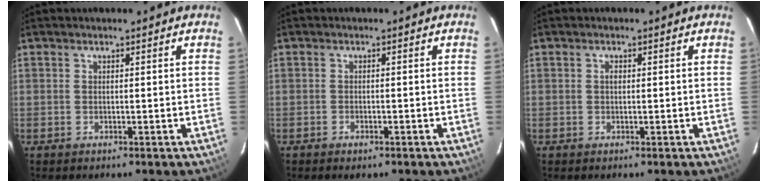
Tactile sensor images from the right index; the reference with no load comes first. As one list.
[{"total": 1.6, "force": [-1.1, 0.8, 0.8], "torque": [-0.019, -0.001, -0.020]}, {"total": 0.7, "force": [0.1, 0.5, 0.5], "torque": [-0.008, 0.003, 0.001]}]